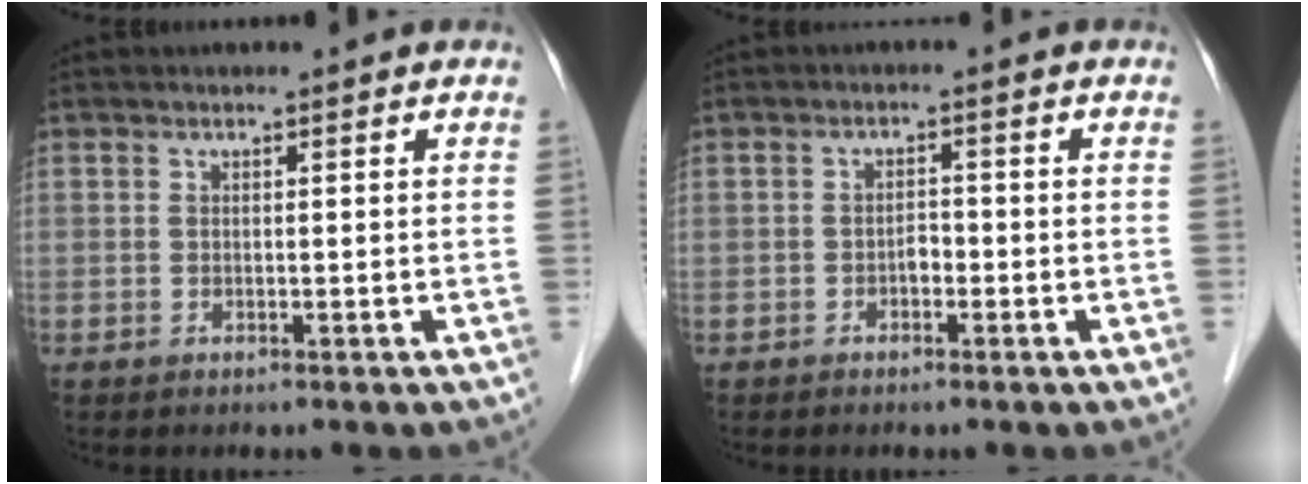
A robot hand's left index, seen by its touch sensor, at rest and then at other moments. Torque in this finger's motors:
{"motor_torque": [0.03, 0.02, 0.00, 0.00]}